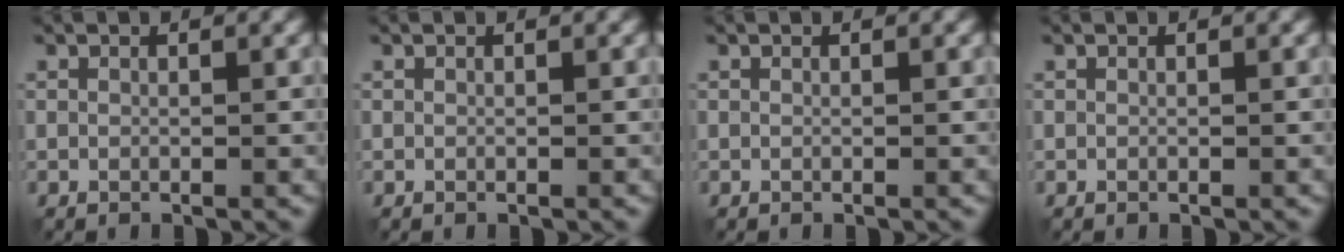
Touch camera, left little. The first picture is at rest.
{"total": 0.0}
{"total": 0.0}
{"total": 0.0}